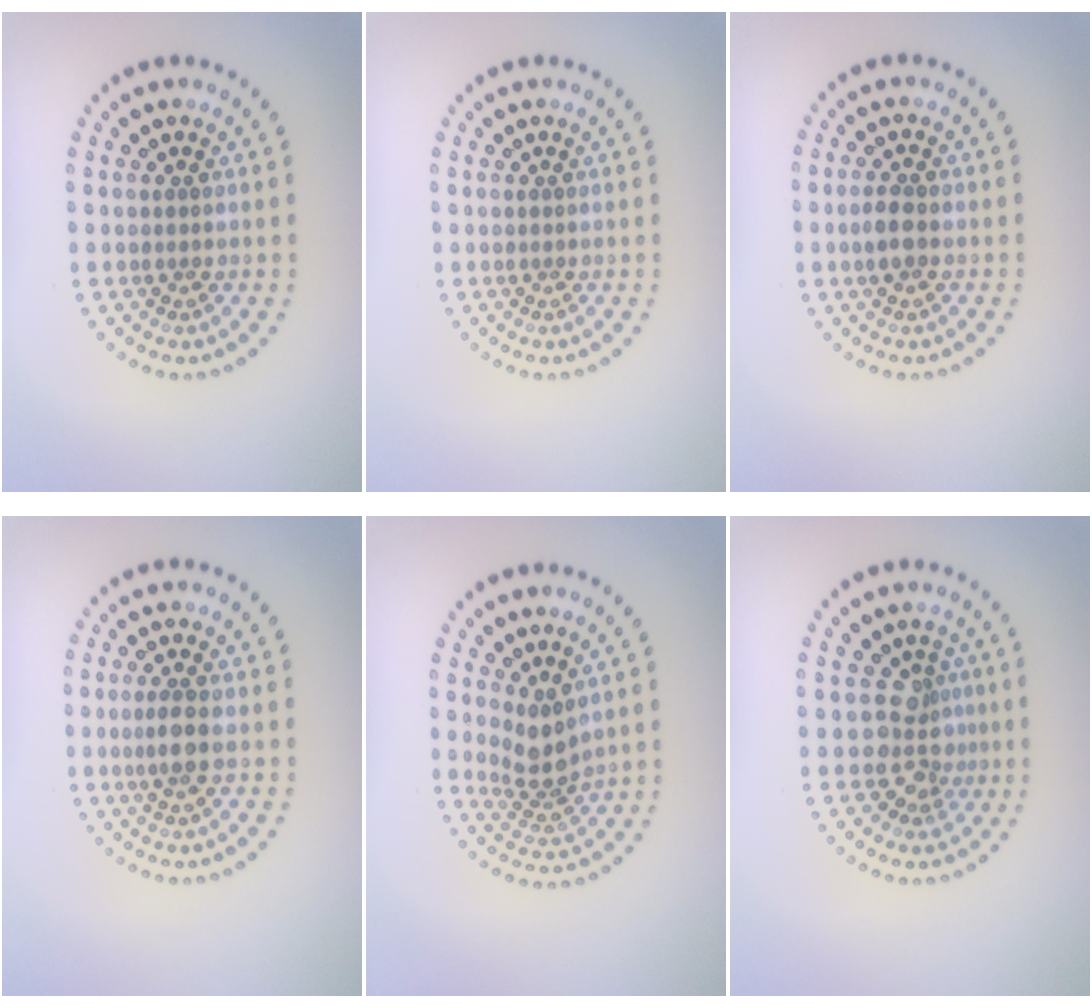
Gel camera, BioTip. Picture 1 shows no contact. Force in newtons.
{"total": 0.0}
{"total": 1.9, "press": 1.9, "slide": 0.2}
{"total": 2.0, "press": 1.7, "slide": 1.0}
{"total": 2.9, "press": 2.2, "slide": 1.8}
{"total": 2.7, "press": 2.0, "slide": 1.8}